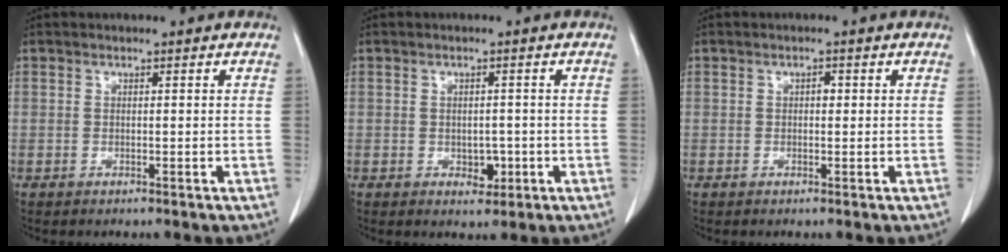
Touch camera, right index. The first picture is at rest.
{"total": 2.5, "force": [-0.7, 1.7, 1.7], "torque": [-0.020, 0.002, -0.003]}
{"total": 1.0, "force": [0.1, 0.6, 0.8], "torque": [-0.010, 0.003, 0.000]}